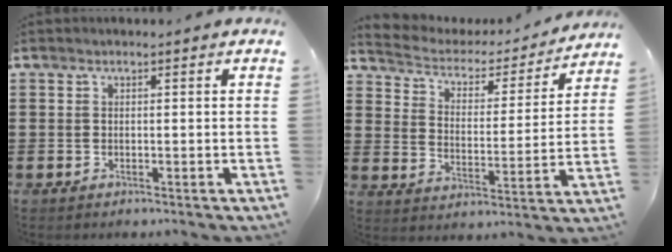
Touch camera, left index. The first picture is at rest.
{"total": 2.6, "force": [2.2, 1.2, 0.6], "torque": [-0.032, -0.023, 0.028]}